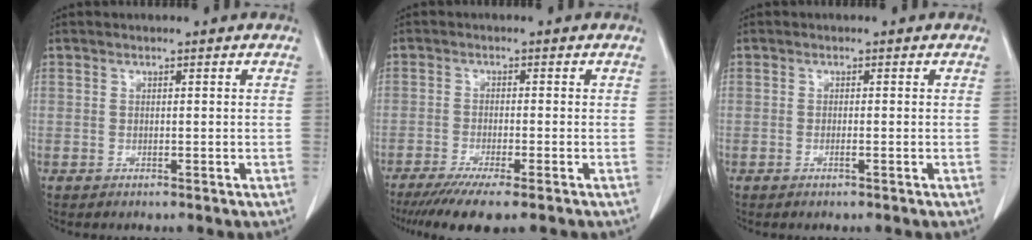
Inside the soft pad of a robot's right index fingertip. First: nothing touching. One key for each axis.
{"total": 8.0, "fx": -5.9, "fy": 0.4, "fz": 5.4, "tx": -0.082, "ty": -0.018, "tz": -0.094}
{"total": 0.7, "fx": -0.3, "fy": -0.1, "fz": 0.6, "tx": -0.011, "ty": 0.000, "tz": -0.005}